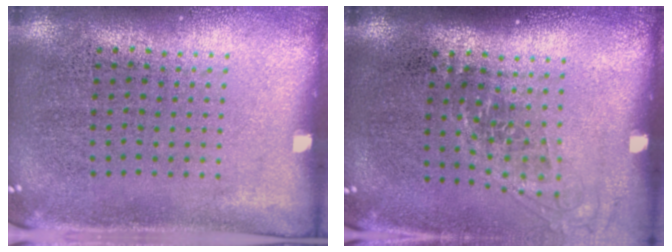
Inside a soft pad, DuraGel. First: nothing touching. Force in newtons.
{"total": 1.2, "press": 1.0, "slide": 0.8}